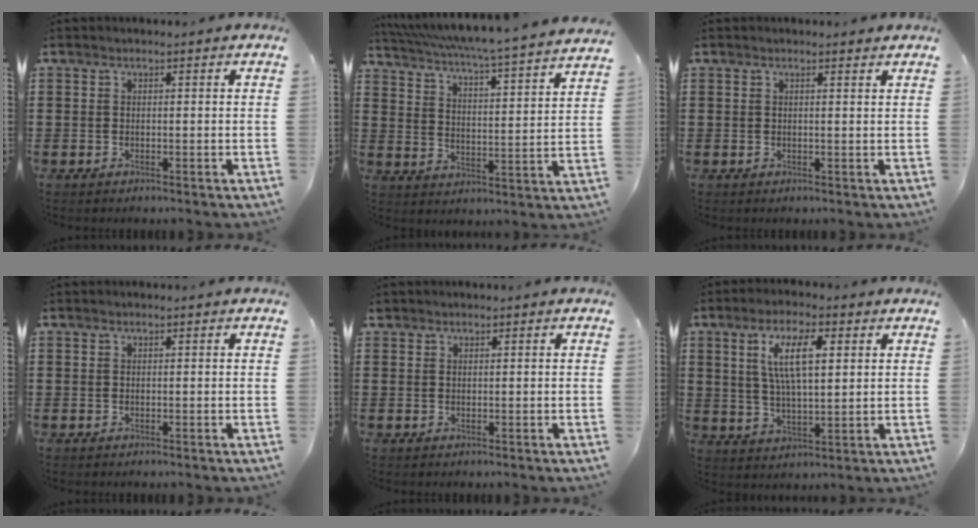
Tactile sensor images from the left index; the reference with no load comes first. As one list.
[{"total": 4.8, "force": [4.3, -1.0, 1.8], "torque": [-0.056, -0.046, 0.063]}, {"total": 1.0, "force": [0.9, -0.1, 0.5], "torque": [-0.011, 0.000, 0.016]}, {"total": 0.0}, {"total": 0.6, "force": [0.4, 0.4, -0.1], "torque": [-0.002, 0.003, 0.008]}, {"total": 8.5, "force": [3.1, 3.0, 7.4], "torque": [-0.145, 0.010, 0.049]}]